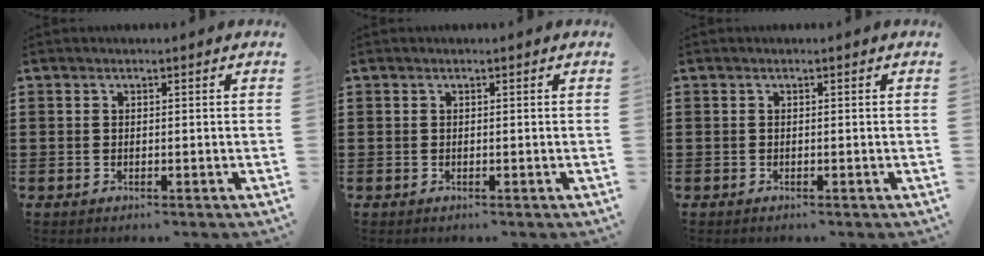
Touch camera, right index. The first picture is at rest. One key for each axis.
{"total": 0.0}
{"total": 0.0}